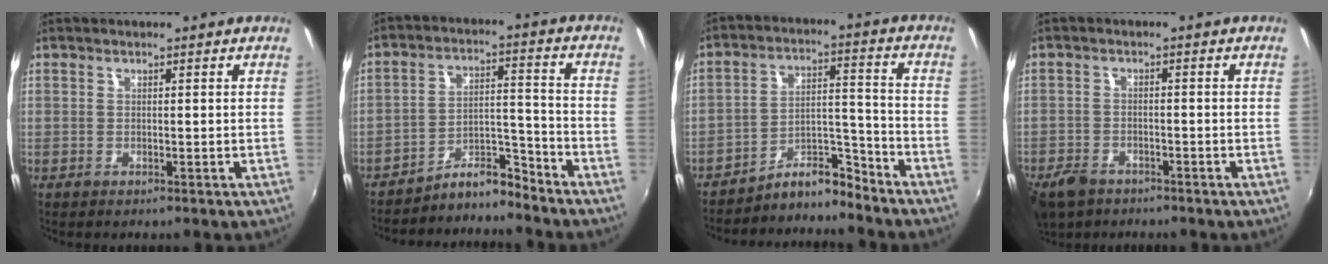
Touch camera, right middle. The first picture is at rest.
{"total": 6.4, "force": [-6.3, 0.4, 0.6], "torque": [-0.011, 0.029, -0.113]}
{"total": 7.0, "force": [-6.9, 0.8, 0.9], "torque": [-0.017, 0.032, -0.124]}
{"total": 6.9, "force": [-5.0, 3.9, 2.8], "torque": [-0.080, -0.006, -0.087]}